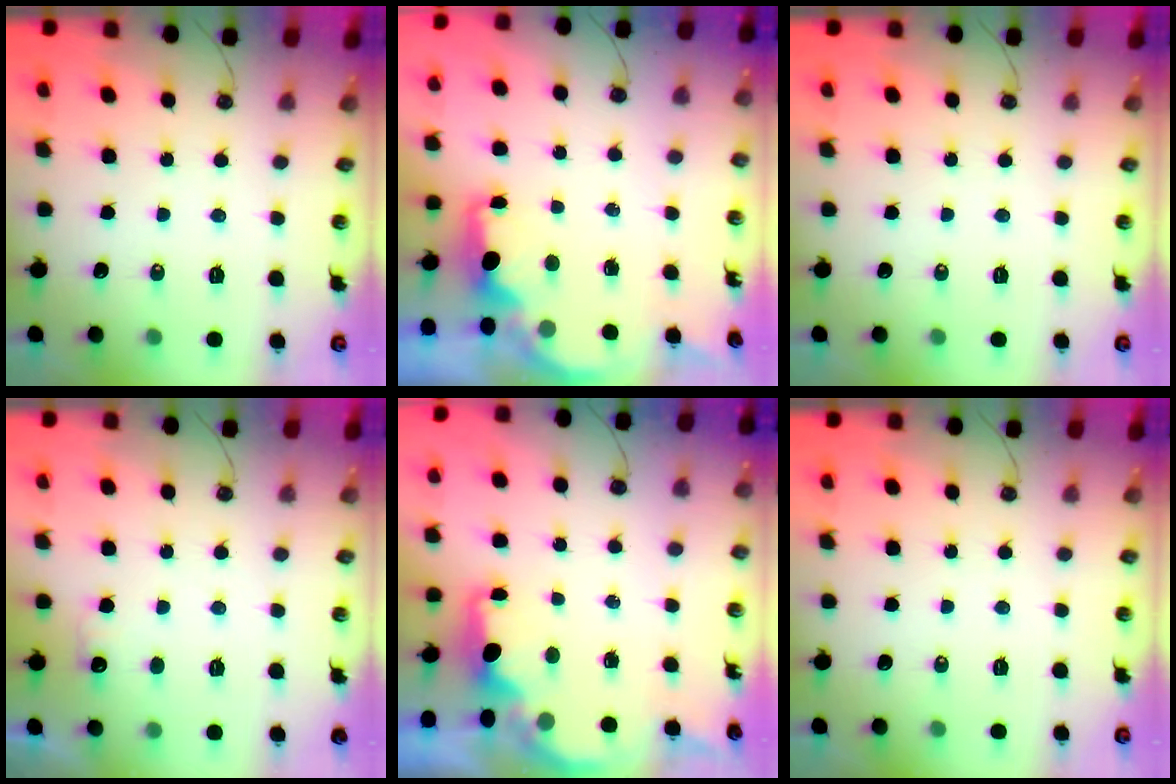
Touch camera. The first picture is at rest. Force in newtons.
{"total": 2.5, "press": 2.3, "slide": 0.8}
{"total": 0.0}
{"total": 4.6, "press": 4.4, "slide": 1.3}
{"total": 1.8, "press": 1.6, "slide": 0.8}
{"total": 0.0}